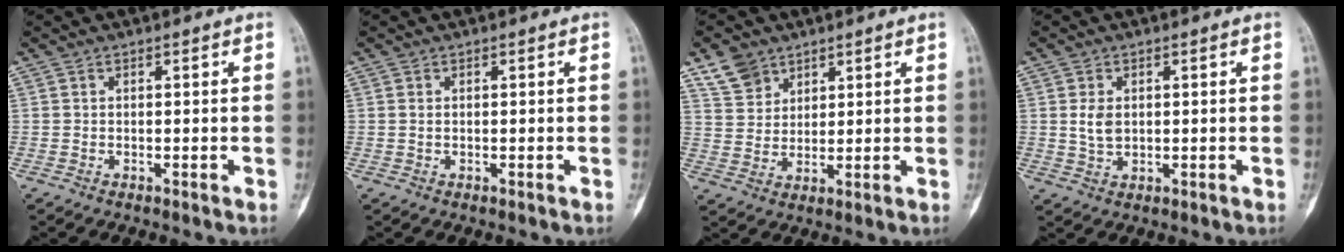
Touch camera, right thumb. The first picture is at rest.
{"total": 0.6, "force": [0.1, 0.4, 0.4], "torque": [-0.011, 0.002, 0.003]}
{"total": 6.4, "force": [4.4, 4.2, 1.7], "torque": [-0.016, -0.018, 0.092]}
{"total": 3.6, "force": [0.6, 2.4, 2.5], "torque": [-0.040, -0.004, 0.018]}